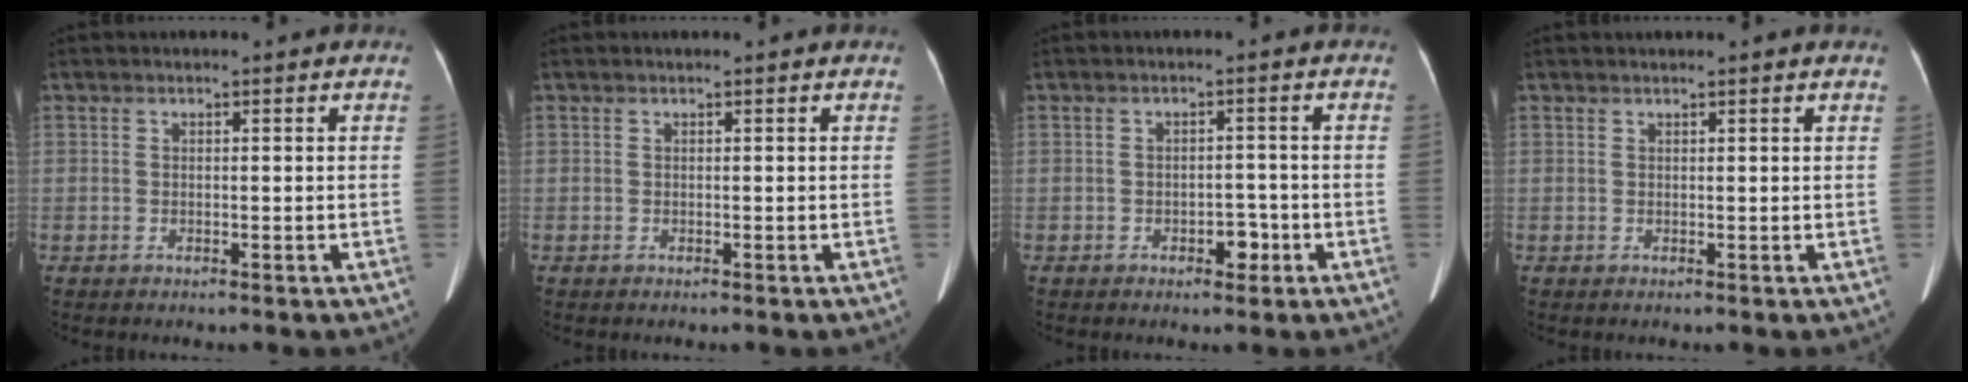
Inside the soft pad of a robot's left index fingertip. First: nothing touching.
{"total": 0.0}
{"total": 2.5, "force": [-1.2, 1.5, 1.6], "torque": [-0.019, 0.005, -0.014]}
{"total": 1.7, "force": [1.6, -0.2, 0.7], "torque": [-0.015, 0.022, 0.025]}